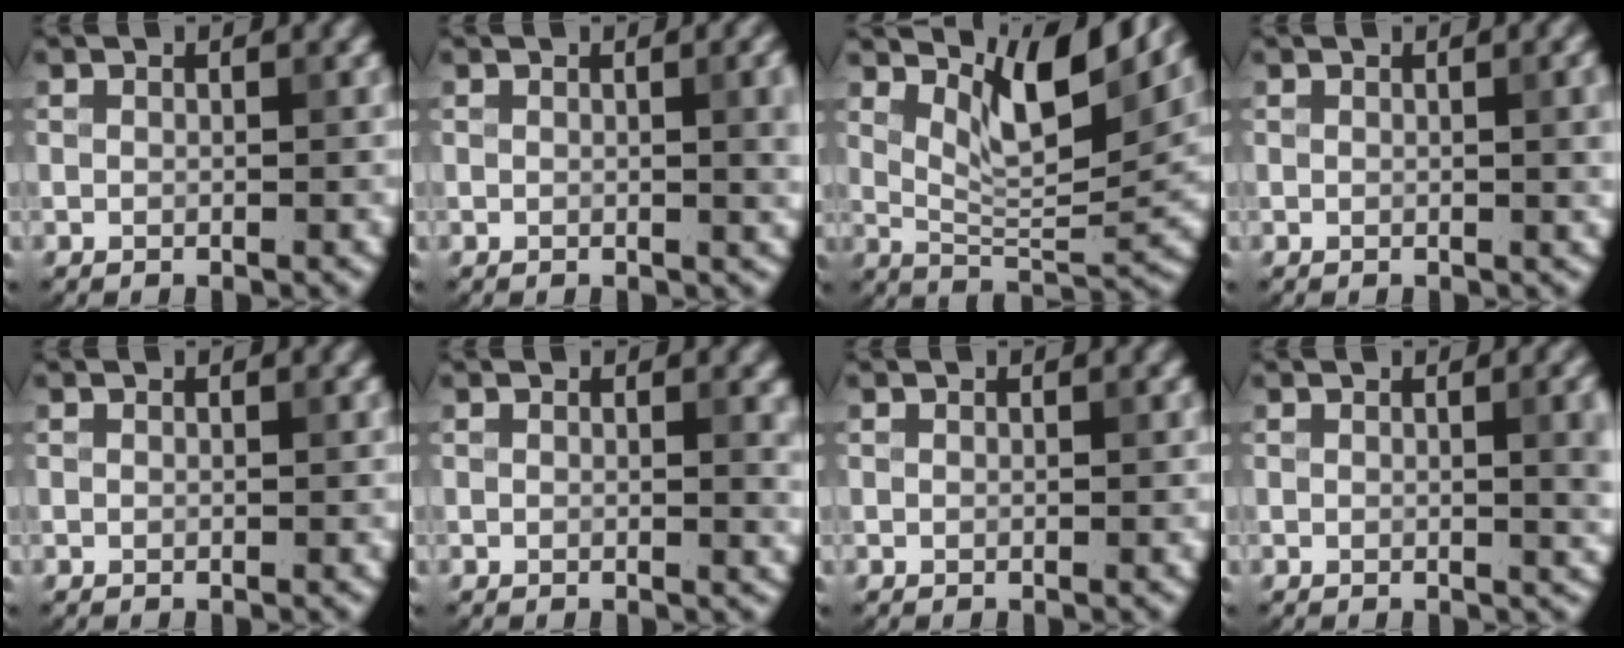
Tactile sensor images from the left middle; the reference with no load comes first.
{"total": 3.6, "force": [0.4, 1.2, 3.4], "torque": [-0.034, 0.007, 0.000]}
{"total": 7.5, "force": [4.5, 1.9, 5.7], "torque": [-0.098, -0.003, 0.080]}
{"total": 2.9, "force": [0.4, 0.9, 2.7], "torque": [-0.027, 0.005, 0.001]}
{"total": 0.0}
{"total": 1.6, "force": [0.4, 0.5, 1.4], "torque": [-0.010, 0.000, 0.001]}
{"total": 0.0}
{"total": 4.1, "force": [0.3, 1.4, 3.9], "torque": [-0.038, 0.007, 0.001]}